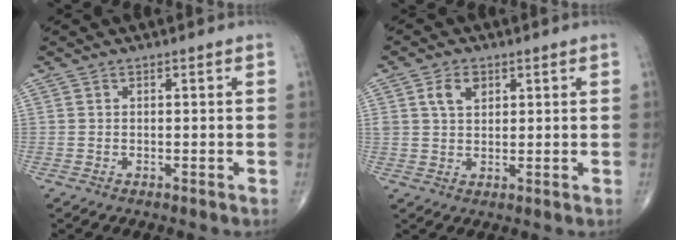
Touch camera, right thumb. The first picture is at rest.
{"total": 4.4, "force": [1.9, 3.0, 2.7], "torque": [-0.038, -0.005, 0.035]}